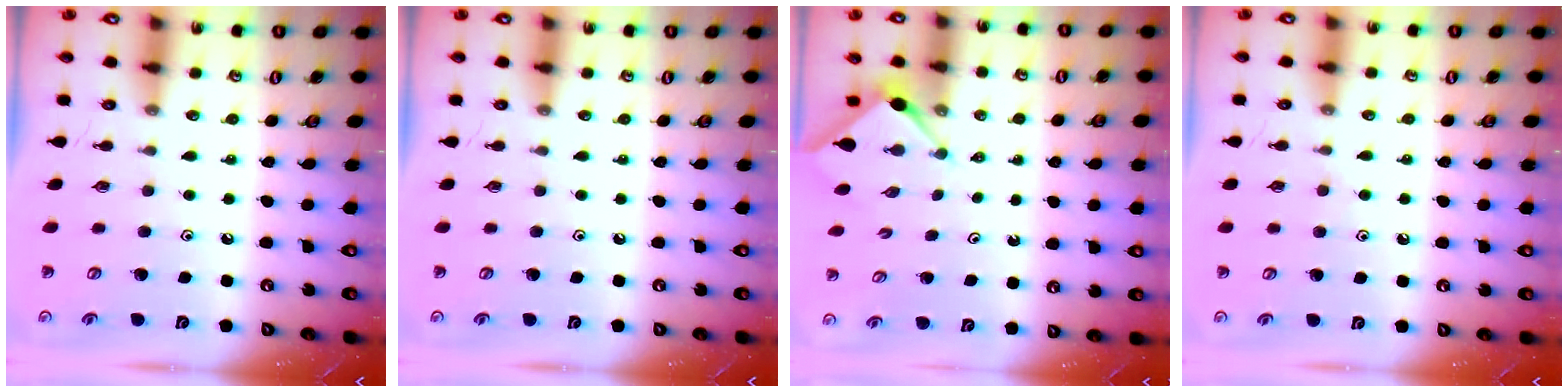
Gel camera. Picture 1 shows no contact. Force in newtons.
{"total": 0.0}
{"total": 2.9, "press": 2.9, "slide": 0.3}
{"total": 6.0, "press": 5.9, "slide": 0.8}